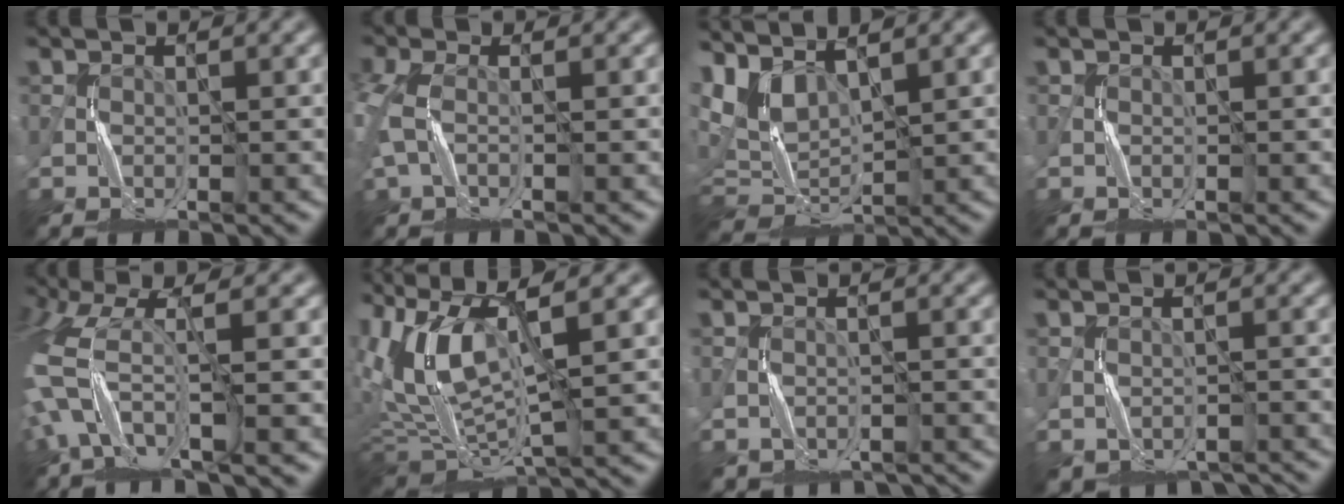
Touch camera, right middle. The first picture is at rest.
{"total": 2.7, "force": [-0.3, 1.3, 2.4], "torque": [-0.074, 0.003, -0.011]}
{"total": 4.6, "force": [2.8, 2.3, 2.8], "torque": [-0.073, -0.002, 0.061]}
{"total": 0.0}
{"total": 8.1, "force": [-2.0, 2.8, 7.3], "torque": [-0.171, -0.004, -0.047]}
{"total": 8.1, "force": [3.4, 3.1, 6.6], "torque": [-0.159, 0.007, 0.070]}
{"total": 3.9, "force": [-3.3, 2.0, 0.4], "torque": [-0.003, 0.001, -0.048]}
{"total": 4.2, "force": [-3.3, 2.4, 1.0], "torque": [-0.007, 0.001, -0.044]}